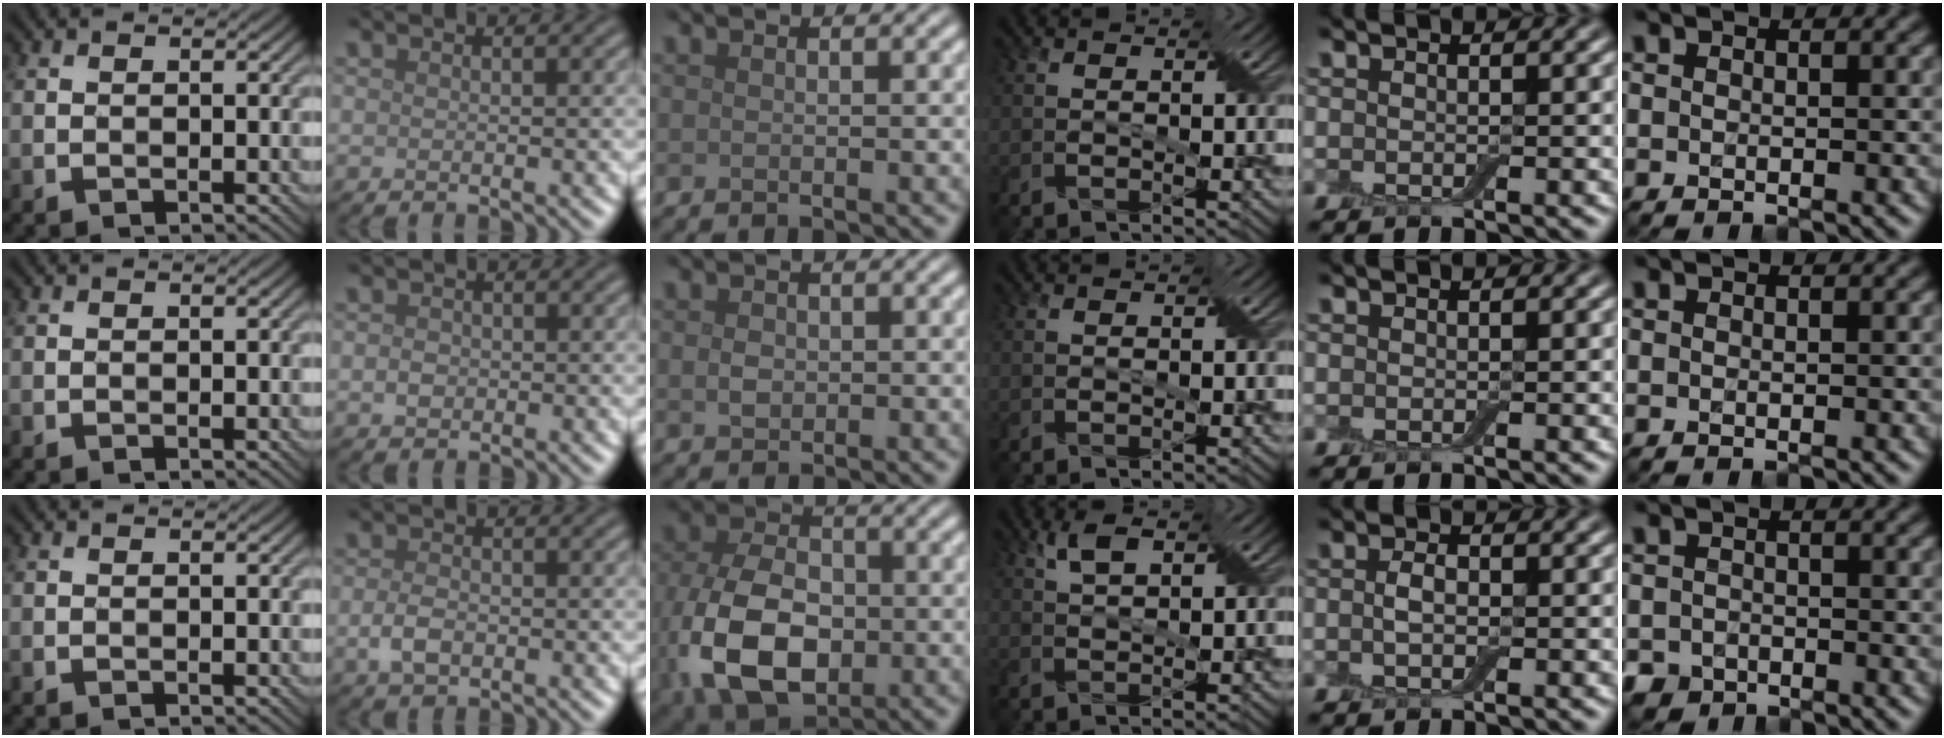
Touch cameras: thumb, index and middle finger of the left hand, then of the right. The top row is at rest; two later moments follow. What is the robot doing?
{"motion": "fold", "object": "apron"}